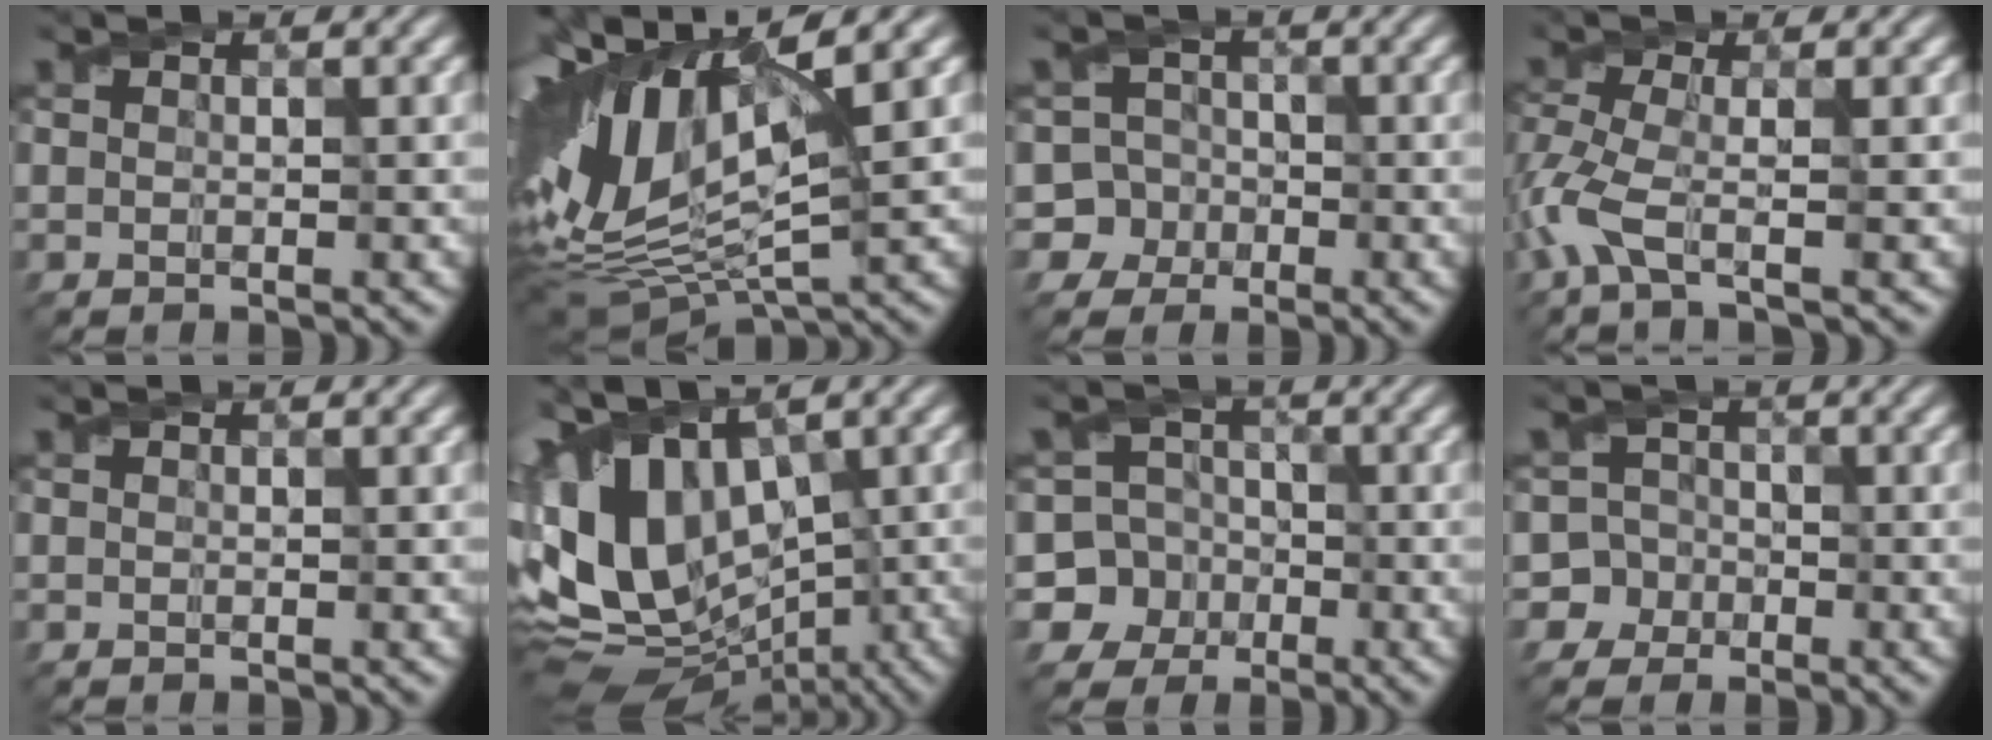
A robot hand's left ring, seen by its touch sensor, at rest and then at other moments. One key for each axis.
{"total": 13.0, "fx": 3.5, "fy": 6.0, "fz": 11.0, "tx": -0.261, "ty": 0.017, "tz": 0.075}
{"total": 6.8, "fx": -2.4, "fy": 6.2, "fz": 0.8, "tx": -0.005, "ty": 0.011, "tz": -0.070}
{"total": 3.7, "fx": -2.0, "fy": 0.3, "fz": 3.2, "tx": -0.089, "ty": -0.002, "tz": -0.045}
{"total": 0.0}
{"total": 13.8, "fx": 1.2, "fy": 9.0, "fz": 10.4, "tx": -0.211, "ty": -0.007, "tz": 0.057}
{"total": 9.5, "fx": -2.7, "fy": 9.0, "fz": 1.3, "tx": -0.056, "ty": 0.011, "tz": -0.062}
{"total": 5.3, "fx": -2.4, "fy": 4.7, "fz": 0.2, "tx": 0.014, "ty": 0.006, "tz": -0.059}